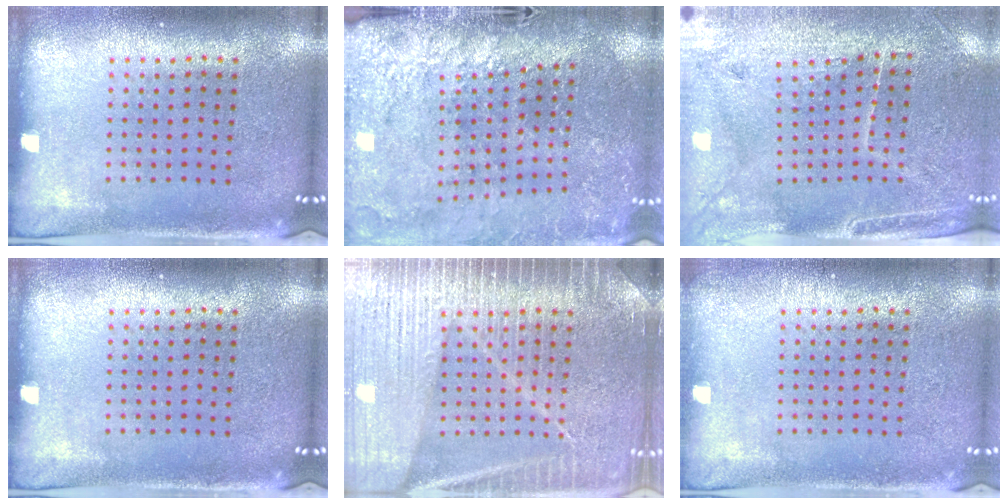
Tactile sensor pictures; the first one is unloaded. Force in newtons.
{"total": 3.2, "press": 3.1, "slide": 0.7}
{"total": 3.2, "press": 3.0, "slide": 1.3}
{"total": 0.0}
{"total": 6.8, "press": 6.7, "slide": 1.0}
{"total": 0.5, "press": 0.5, "slide": 0.1}